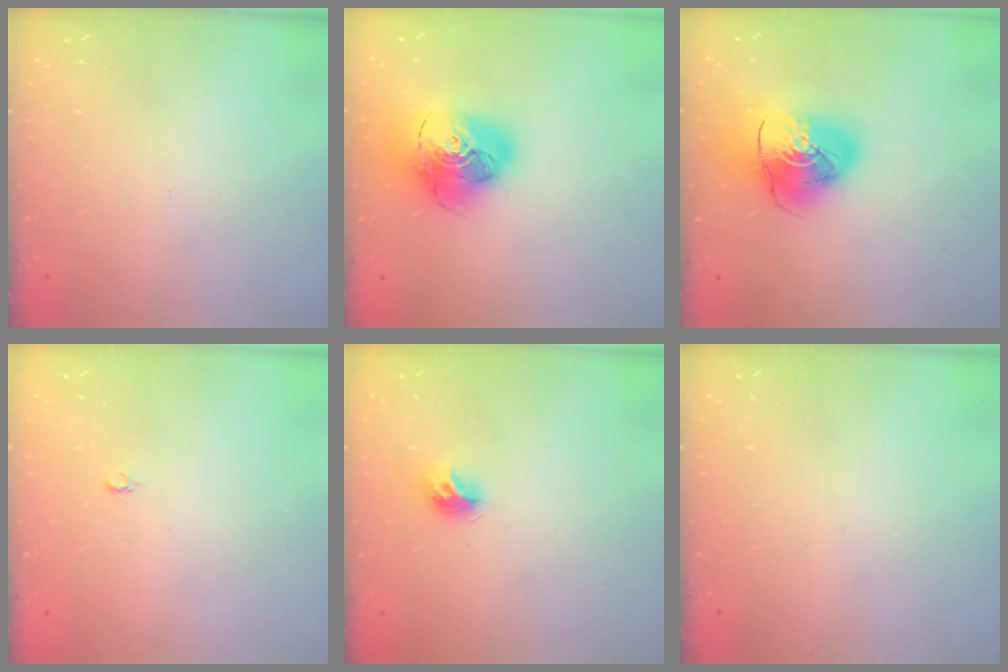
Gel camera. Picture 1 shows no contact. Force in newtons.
{"total": 20.1, "press": 20.0, "slide": 2.6}
{"total": 13.5, "press": 13.4, "slide": 1.9}
{"total": 2.2, "press": 2.2, "slide": 0.2}
{"total": 7.5, "press": 7.5, "slide": 0.1}
{"total": 0.0}